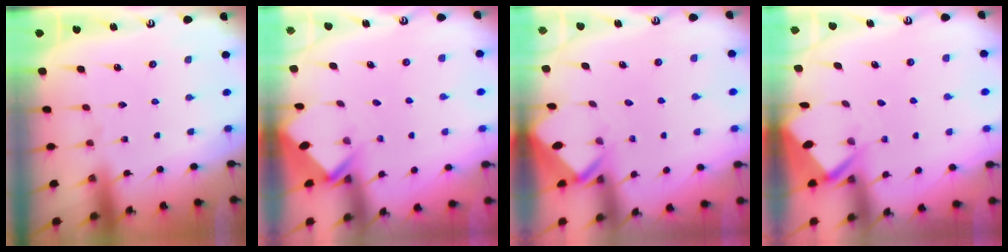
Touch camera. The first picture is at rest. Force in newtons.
{"total": 2.8, "press": 2.8, "slide": 0.2}
{"total": 2.7, "press": 2.7, "slide": 0.2}
{"total": 3.4, "press": 3.4, "slide": 0.3}